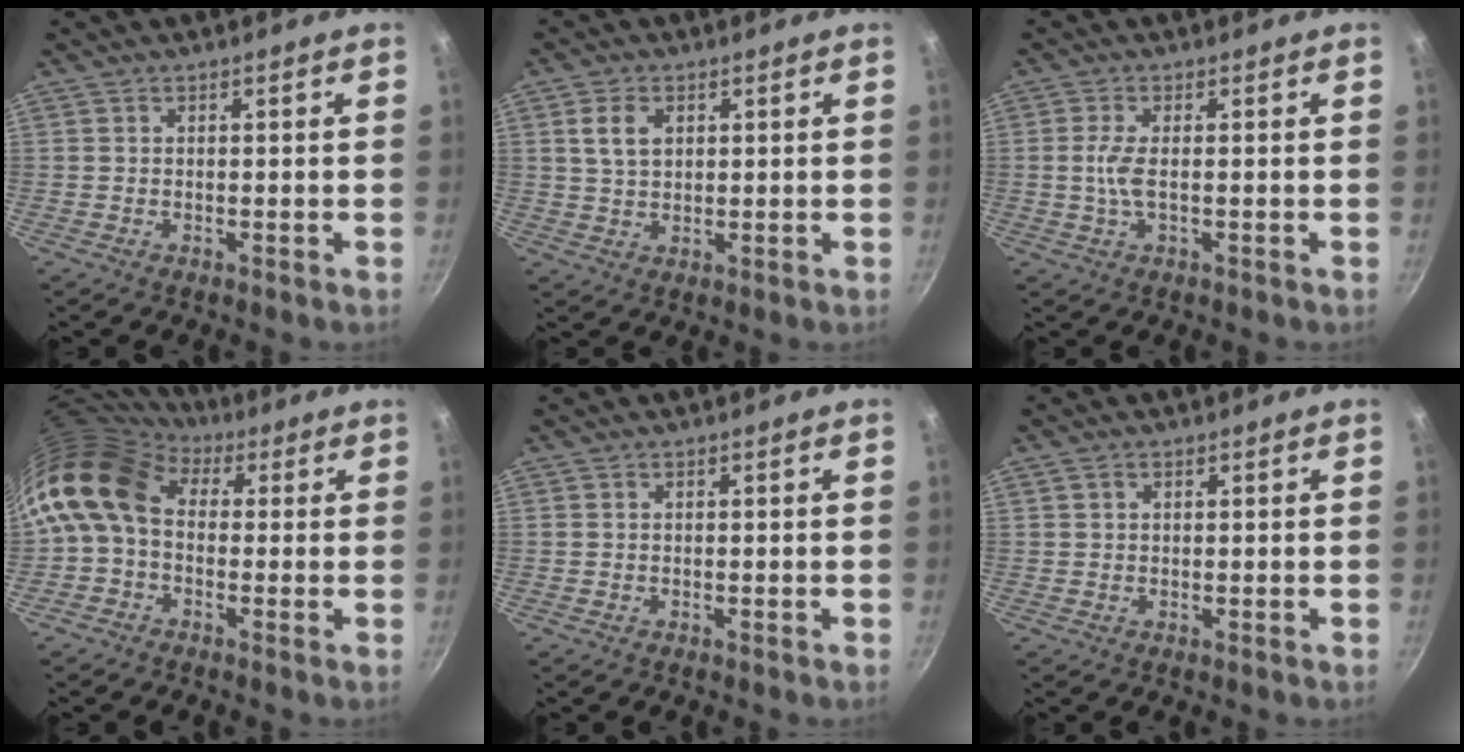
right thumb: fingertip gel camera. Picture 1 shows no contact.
{"total": 5.0, "force": [1.7, 3.4, 3.3], "torque": [-0.050, -0.003, 0.034]}
{"total": 3.5, "force": [-0.2, 1.0, 3.4], "torque": [-0.082, 0.000, -0.004]}
{"total": 12.2, "force": [1.6, 8.9, 8.2], "torque": [-0.147, 0.019, 0.005]}
{"total": 0.0}
{"total": 1.0, "force": [0.5, 0.7, 0.5], "torque": [-0.006, 0.000, 0.009]}